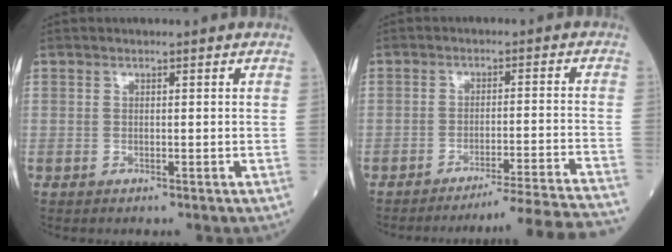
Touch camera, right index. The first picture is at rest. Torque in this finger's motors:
{"motor_torque": [-0.36, -0.70, 0.17, 0.01]}